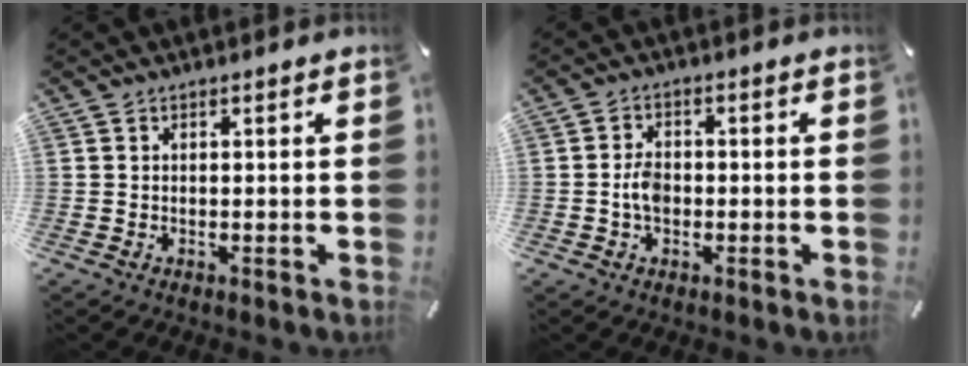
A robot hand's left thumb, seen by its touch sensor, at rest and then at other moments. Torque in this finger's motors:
{"motor_torque": [0.52, 1.51, 0.34, 0.02, 0.01]}